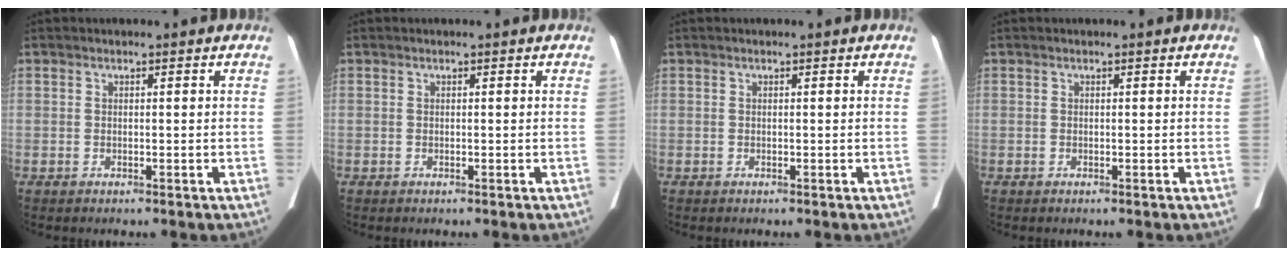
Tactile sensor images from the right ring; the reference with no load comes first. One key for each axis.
{"total": 0.0}
{"total": 0.0}
{"total": 0.0}